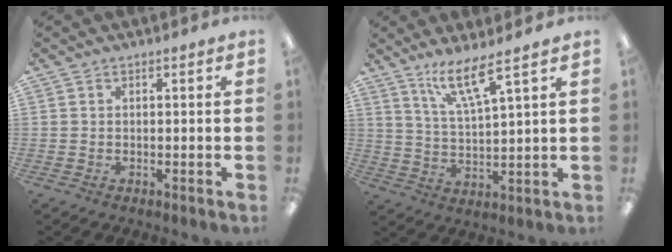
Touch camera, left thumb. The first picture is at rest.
{"total": 9.6, "force": [7.0, 1.4, 6.5], "torque": [-0.128, -0.032, 0.120]}